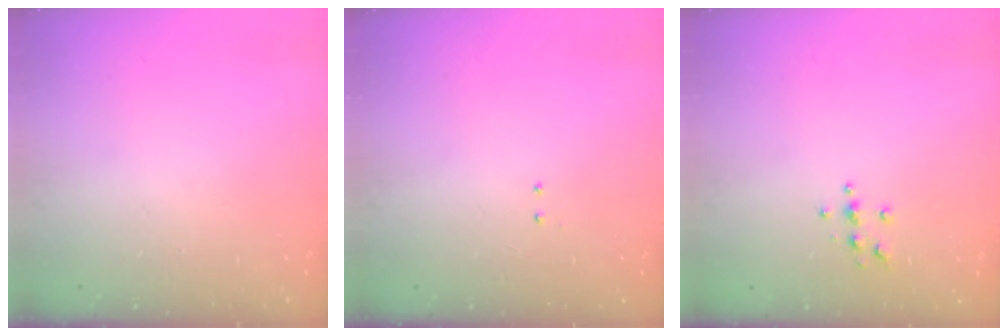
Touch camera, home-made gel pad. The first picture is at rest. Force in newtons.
{"total": 2.0, "press": 2.0, "slide": 0.4}
{"total": 3.9, "press": 3.8, "slide": 0.5}